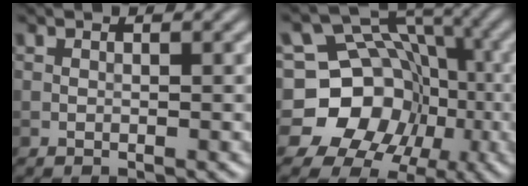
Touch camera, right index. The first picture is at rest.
{"total": 14.5, "force": [-3.8, 13.1, 4.8], "torque": [-0.094, 0.007, -0.078]}